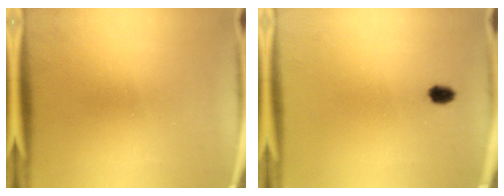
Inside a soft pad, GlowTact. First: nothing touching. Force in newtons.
{"total": 2.2}